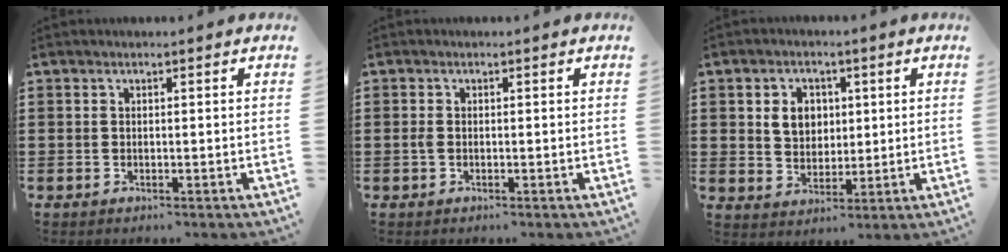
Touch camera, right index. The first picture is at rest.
{"total": 1.0, "force": [-0.2, 0.6, 0.8], "torque": [-0.024, 0.001, -0.007]}
{"total": 5.1, "force": [1.3, 4.3, 2.5], "torque": [-0.058, 0.011, 0.018]}